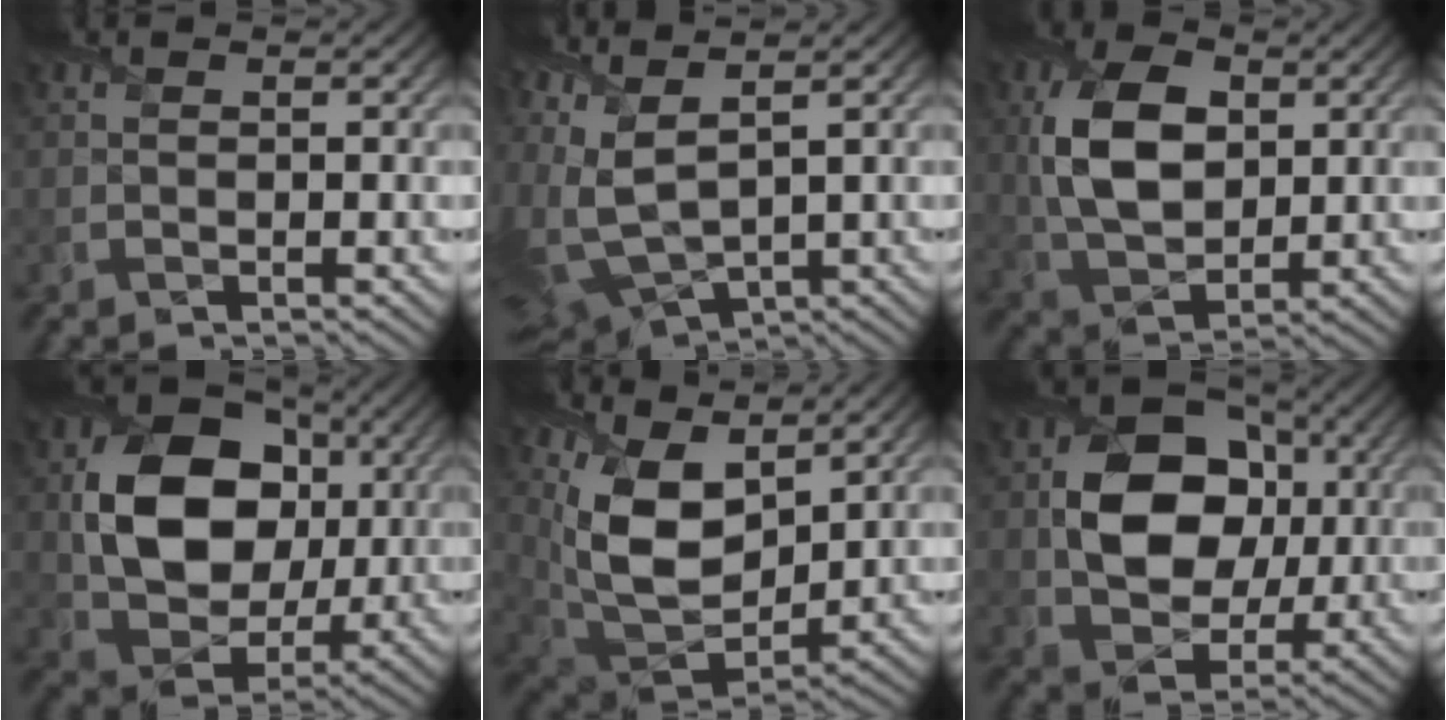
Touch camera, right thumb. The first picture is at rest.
{"total": 10.5, "force": [4.2, 4.6, 8.5], "torque": [-0.230, -0.011, 0.097]}
{"total": 10.2, "force": [1.9, 6.4, 7.8], "torque": [-0.181, 0.005, 0.038]}
{"total": 13.9, "force": [1.8, 10.6, 8.8], "torque": [-0.164, -0.007, 0.037]}
{"total": 12.0, "force": [5.5, 6.9, 8.1], "torque": [-0.190, -0.014, 0.110]}
{"total": 12.3, "force": [1.2, 9.3, 7.9], "torque": [-0.145, -0.004, 0.018]}